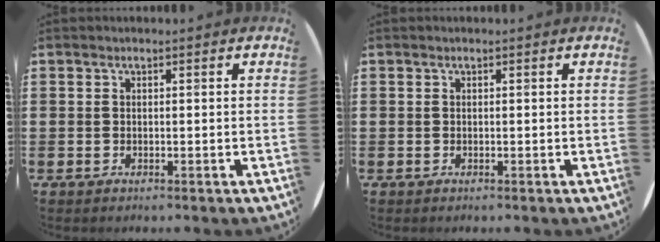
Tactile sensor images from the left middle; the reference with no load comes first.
{"total": 0.0}